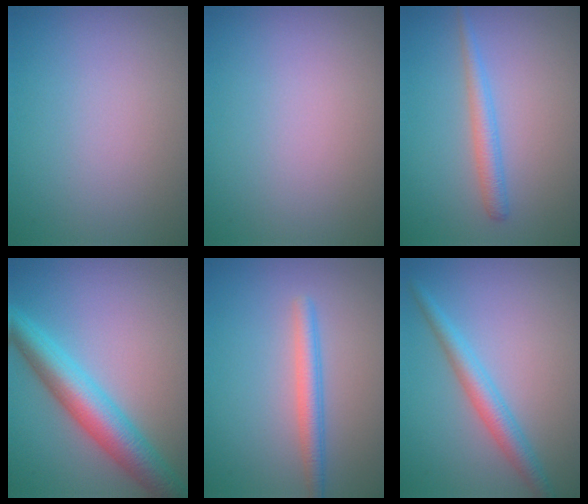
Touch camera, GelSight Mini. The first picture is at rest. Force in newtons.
{"total": 0.0}
{"total": 2.0, "press": 2.0, "slide": 0.0}
{"total": 6.3, "press": 6.3, "slide": 0.0}
{"total": 2.4, "press": 2.4, "slide": 0.1}
{"total": 2.9, "press": 2.9, "slide": 0.1}